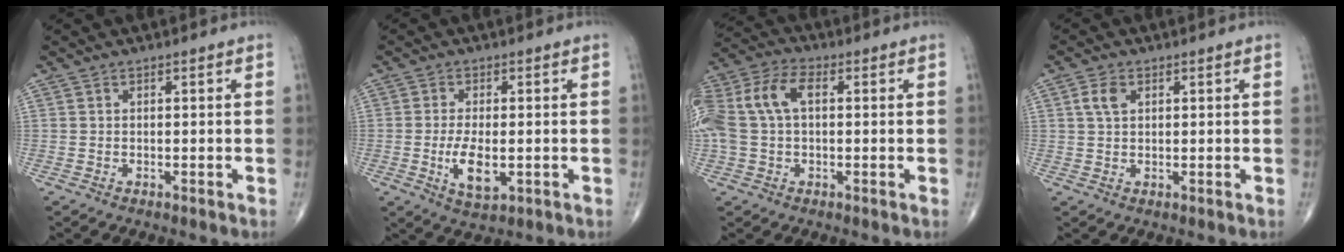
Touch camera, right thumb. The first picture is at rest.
{"total": 6.3, "force": [-1.2, 2.8, 5.5], "torque": [-0.100, -0.010, -0.015]}
{"total": 13.2, "force": [2.0, 8.0, 10.4], "torque": [-0.244, 0.038, 0.035]}
{"total": 3.2, "force": [1.1, 2.0, 2.2], "torque": [-0.043, 0.004, 0.022]}